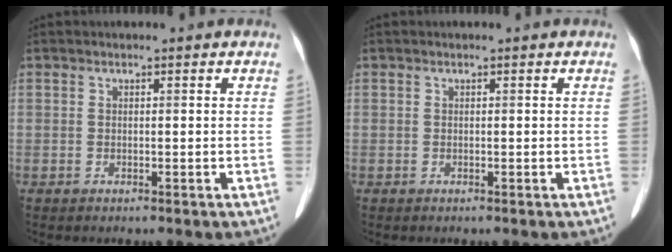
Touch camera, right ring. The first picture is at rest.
{"total": 0.0}